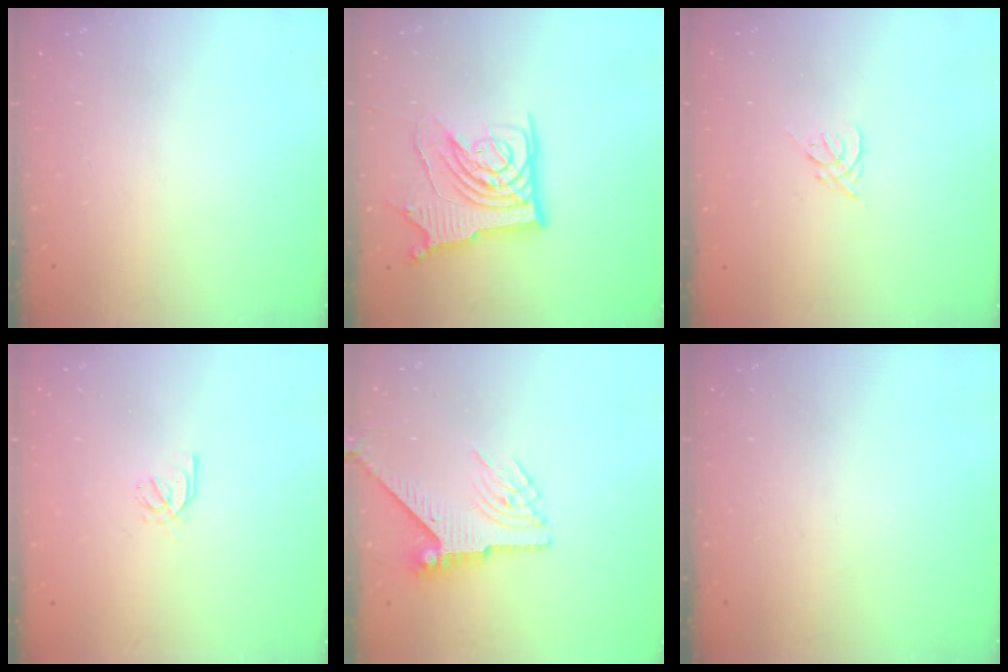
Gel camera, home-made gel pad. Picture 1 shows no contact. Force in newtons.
{"total": 13.3, "press": 13.1, "slide": 1.9}
{"total": 1.3, "press": 1.2, "slide": 0.6}
{"total": 1.7, "press": 1.6, "slide": 0.5}
{"total": 6.5, "press": 6.4, "slide": 1.0}
{"total": 0.0}